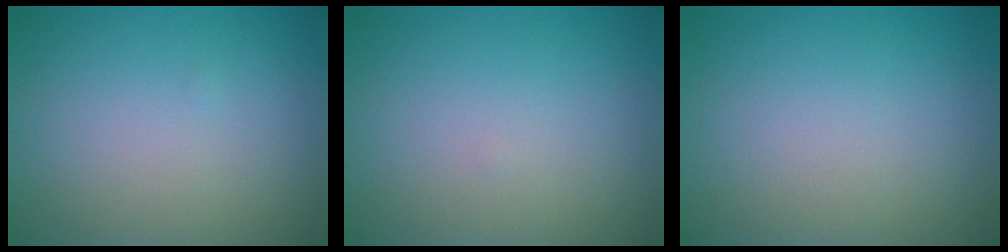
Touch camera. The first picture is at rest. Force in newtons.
{"total": 0.0}
{"total": 0.0}